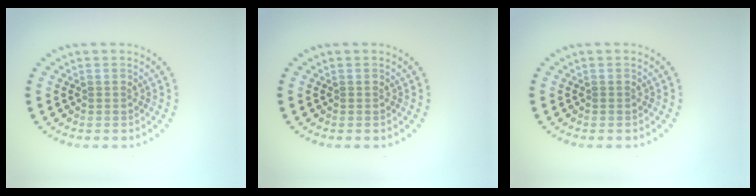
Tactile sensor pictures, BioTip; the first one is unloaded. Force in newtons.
{"total": 0.0}
{"total": 0.0}